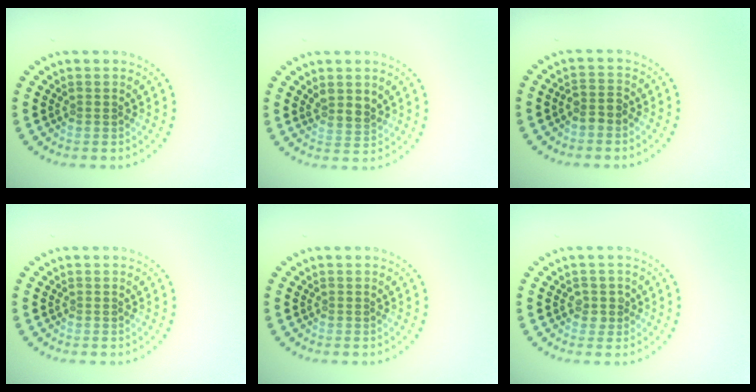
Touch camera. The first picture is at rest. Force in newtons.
{"total": 2.2, "press": 1.9, "slide": 1.2}
{"total": 1.5, "press": 1.2, "slide": 0.8}
{"total": 0.0}
{"total": 0.0}
{"total": 1.4, "press": 1.2, "slide": 0.7}